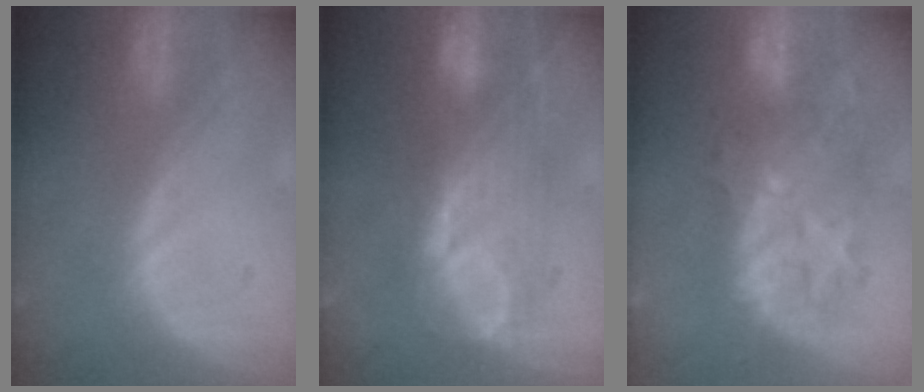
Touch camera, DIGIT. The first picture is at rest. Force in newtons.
{"total": 7.9, "press": 7.8, "slide": 1.2}
{"total": 8.7, "press": 8.7, "slide": 0.4}